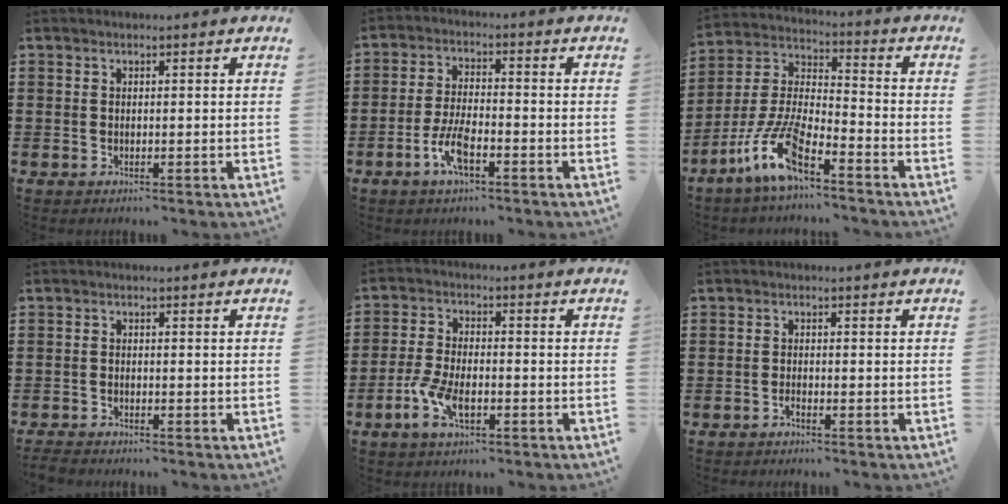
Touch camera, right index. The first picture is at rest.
{"total": 6.2, "force": [-3.0, 2.1, 5.0], "torque": [-0.121, -0.006, -0.062]}
{"total": 10.0, "force": [-7.1, 1.8, 6.8], "torque": [-0.178, -0.014, -0.145]}
{"total": 1.2, "force": [-1.1, 0.2, 0.2], "torque": [-0.006, 0.000, -0.022]}
{"total": 6.1, "force": [-2.4, 2.9, 4.8], "torque": [-0.120, -0.004, -0.052]}
{"total": 0.8, "force": [-0.7, 0.1, 0.5], "torque": [-0.011, -0.004, -0.011]}